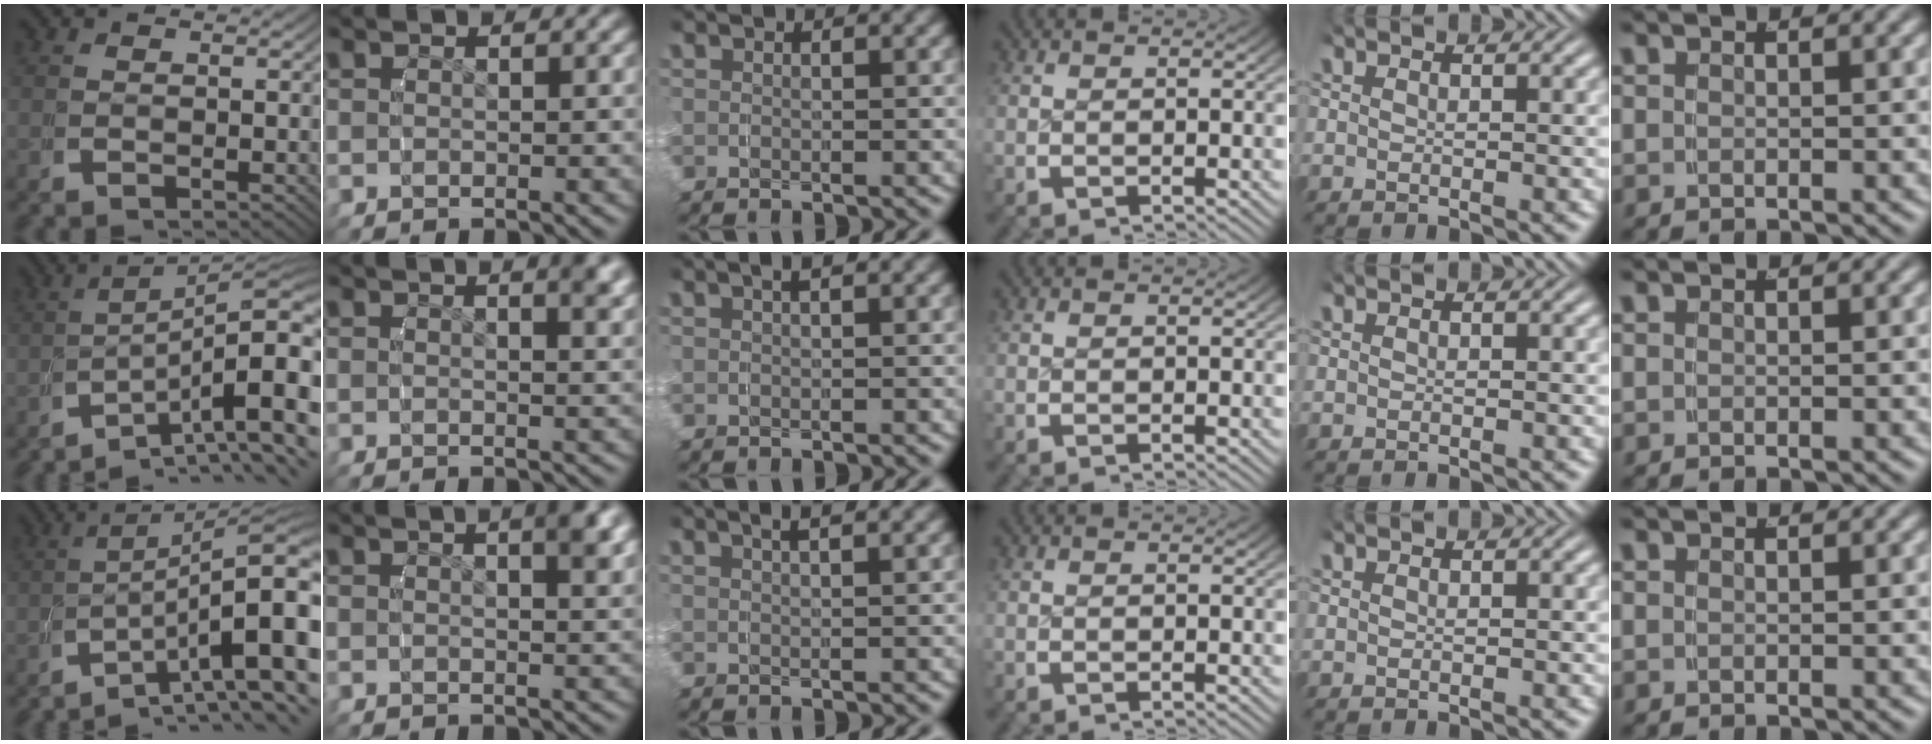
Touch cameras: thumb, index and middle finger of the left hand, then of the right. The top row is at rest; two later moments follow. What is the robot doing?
{"motion": "grasp_and_lifting", "object": "water bottle"}